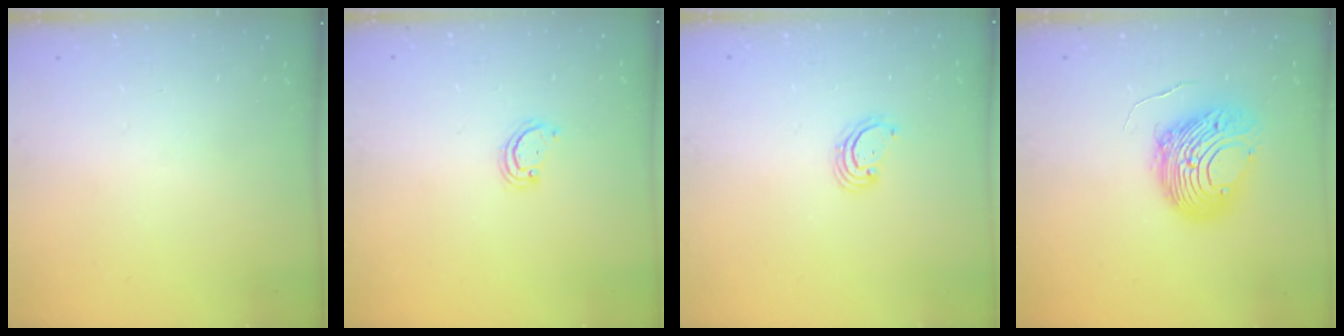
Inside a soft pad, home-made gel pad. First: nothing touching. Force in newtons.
{"total": 2.6, "press": 2.6, "slide": 0.3}
{"total": 2.8, "press": 2.8, "slide": 0.3}
{"total": 10.9, "press": 10.8, "slide": 1.3}